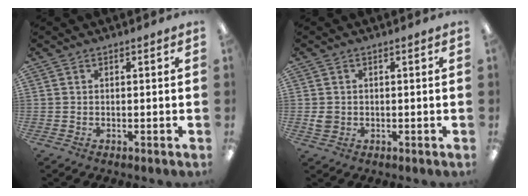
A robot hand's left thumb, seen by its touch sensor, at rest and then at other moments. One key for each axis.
{"total": 2.4, "fx": 0.1, "fy": 2.1, "fz": 1.2, "tx": -0.024, "ty": 0.006, "tz": 0.001}